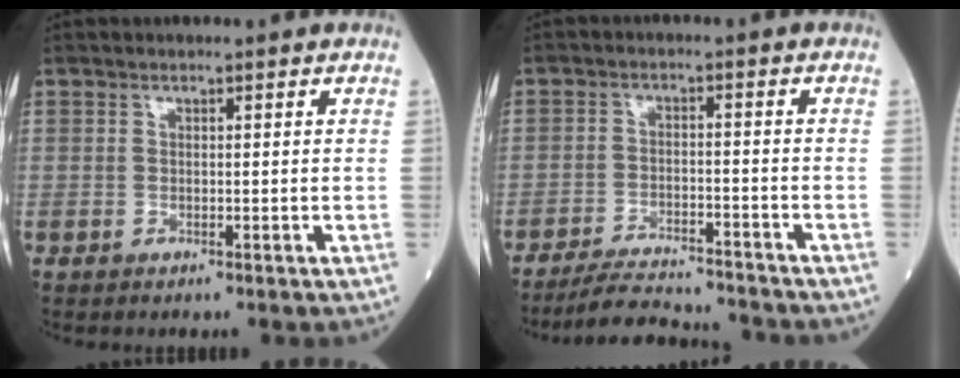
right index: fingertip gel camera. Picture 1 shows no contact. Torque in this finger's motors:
{"motor_torque": [-0.12, -0.39, 0.06, 0.00]}